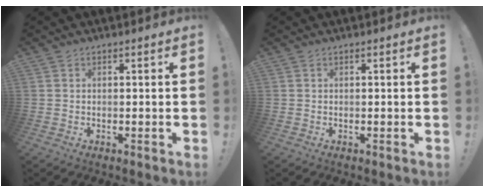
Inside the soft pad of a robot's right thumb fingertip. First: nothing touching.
{"total": 0.0}